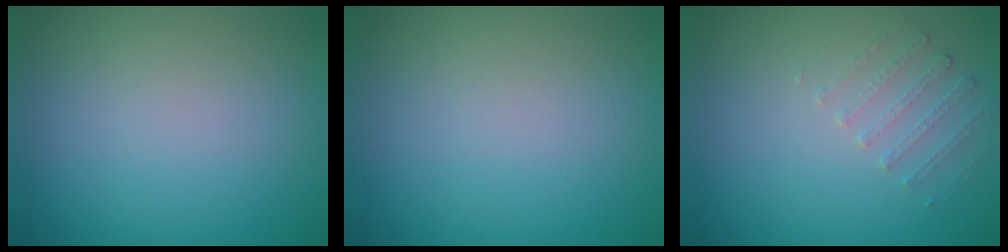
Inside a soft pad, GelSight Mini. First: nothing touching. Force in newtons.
{"total": 0.0}
{"total": 1.3, "press": 0.9, "slide": 1.0}